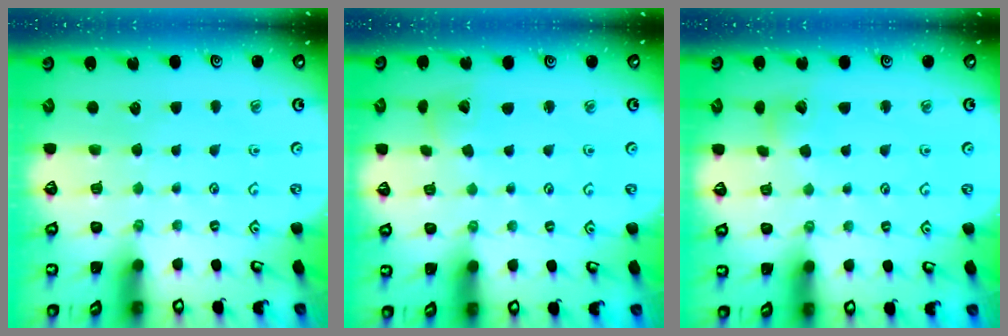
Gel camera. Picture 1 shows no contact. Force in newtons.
{"total": 2.8, "press": 2.8, "slide": 0.4}
{"total": 3.5, "press": 3.5, "slide": 0.3}